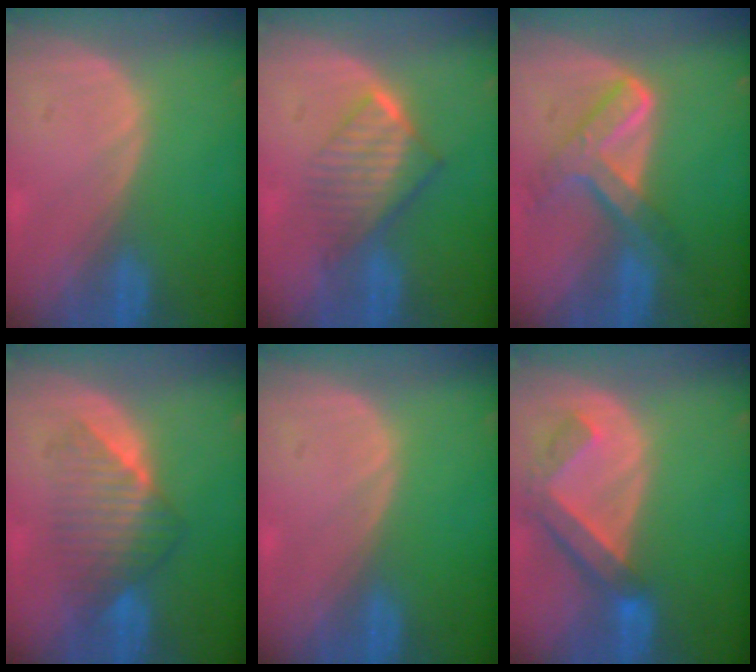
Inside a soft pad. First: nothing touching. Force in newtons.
{"total": 6.7, "press": 6.1, "slide": 2.9}
{"total": 7.6, "press": 6.3, "slide": 4.3}
{"total": 6.7, "press": 6.5, "slide": 1.6}
{"total": 0.0}
{"total": 6.5, "press": 5.8, "slide": 3.0}